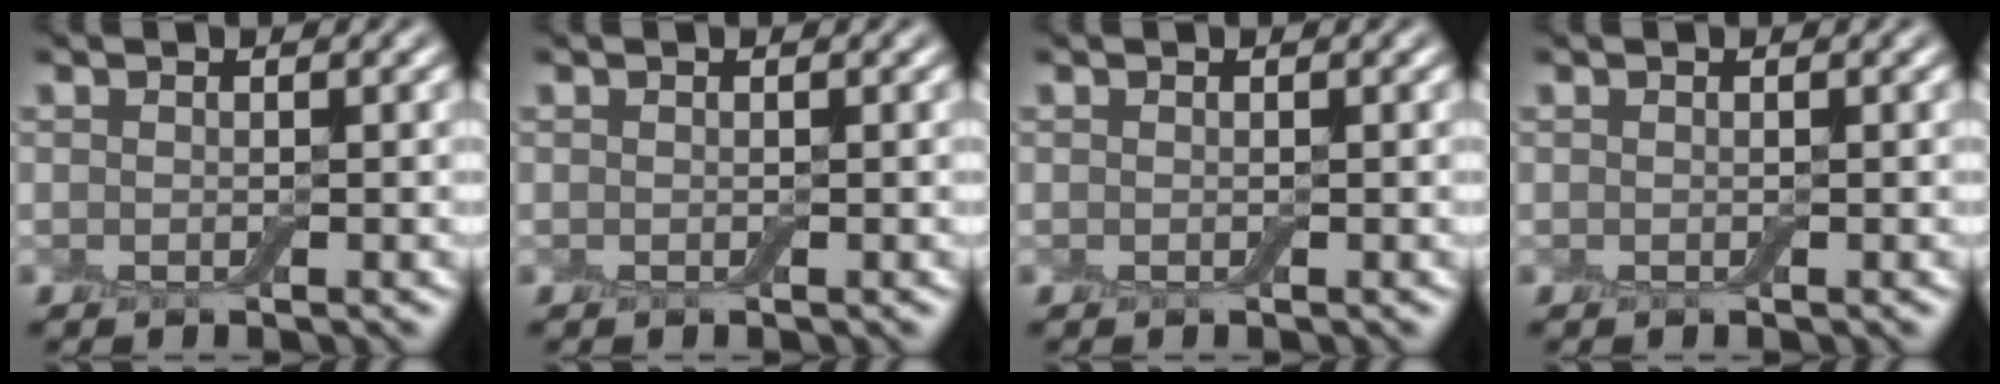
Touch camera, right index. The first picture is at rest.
{"total": 0.0}
{"total": 0.0}
{"total": 0.0}